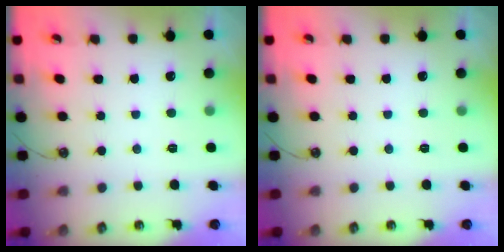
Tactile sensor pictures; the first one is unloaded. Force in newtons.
{"total": 0.0}